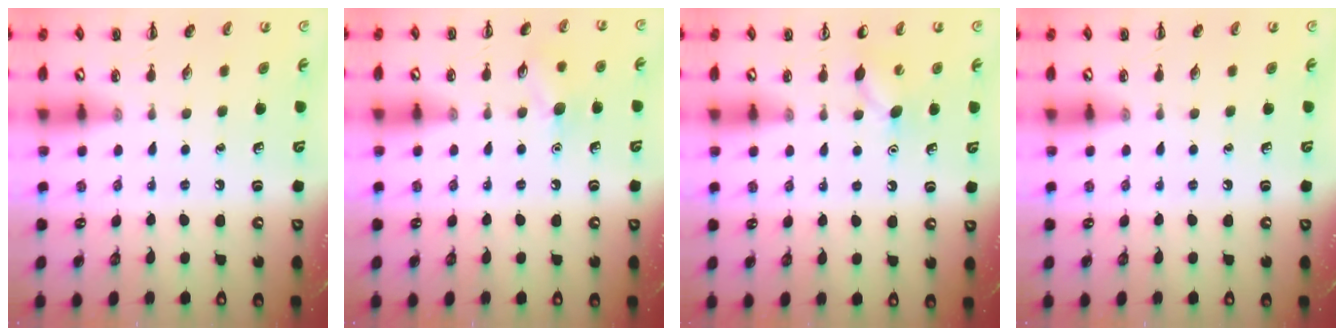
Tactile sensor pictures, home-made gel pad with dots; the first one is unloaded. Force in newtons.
{"total": 7.8, "press": 7.6, "slide": 1.3}
{"total": 5.8, "press": 5.6, "slide": 1.7}
{"total": 0.0}